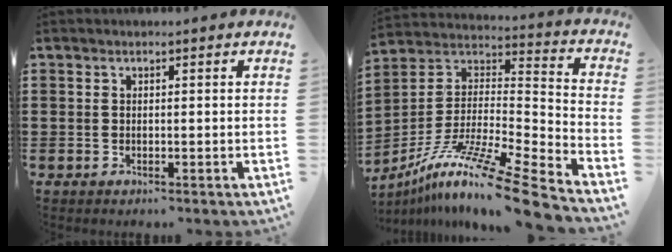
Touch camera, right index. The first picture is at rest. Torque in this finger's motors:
{"motor_torque": [1.53, 0.61, 0.61, 0.18]}